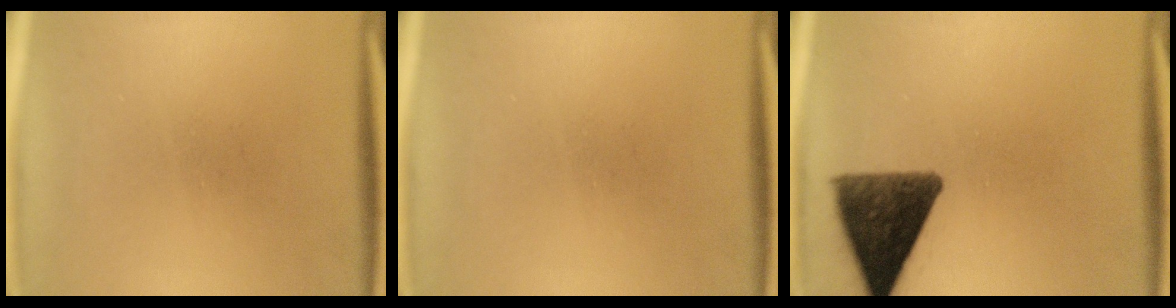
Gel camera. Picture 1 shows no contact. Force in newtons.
{"total": 0.0}
{"total": 11.3}